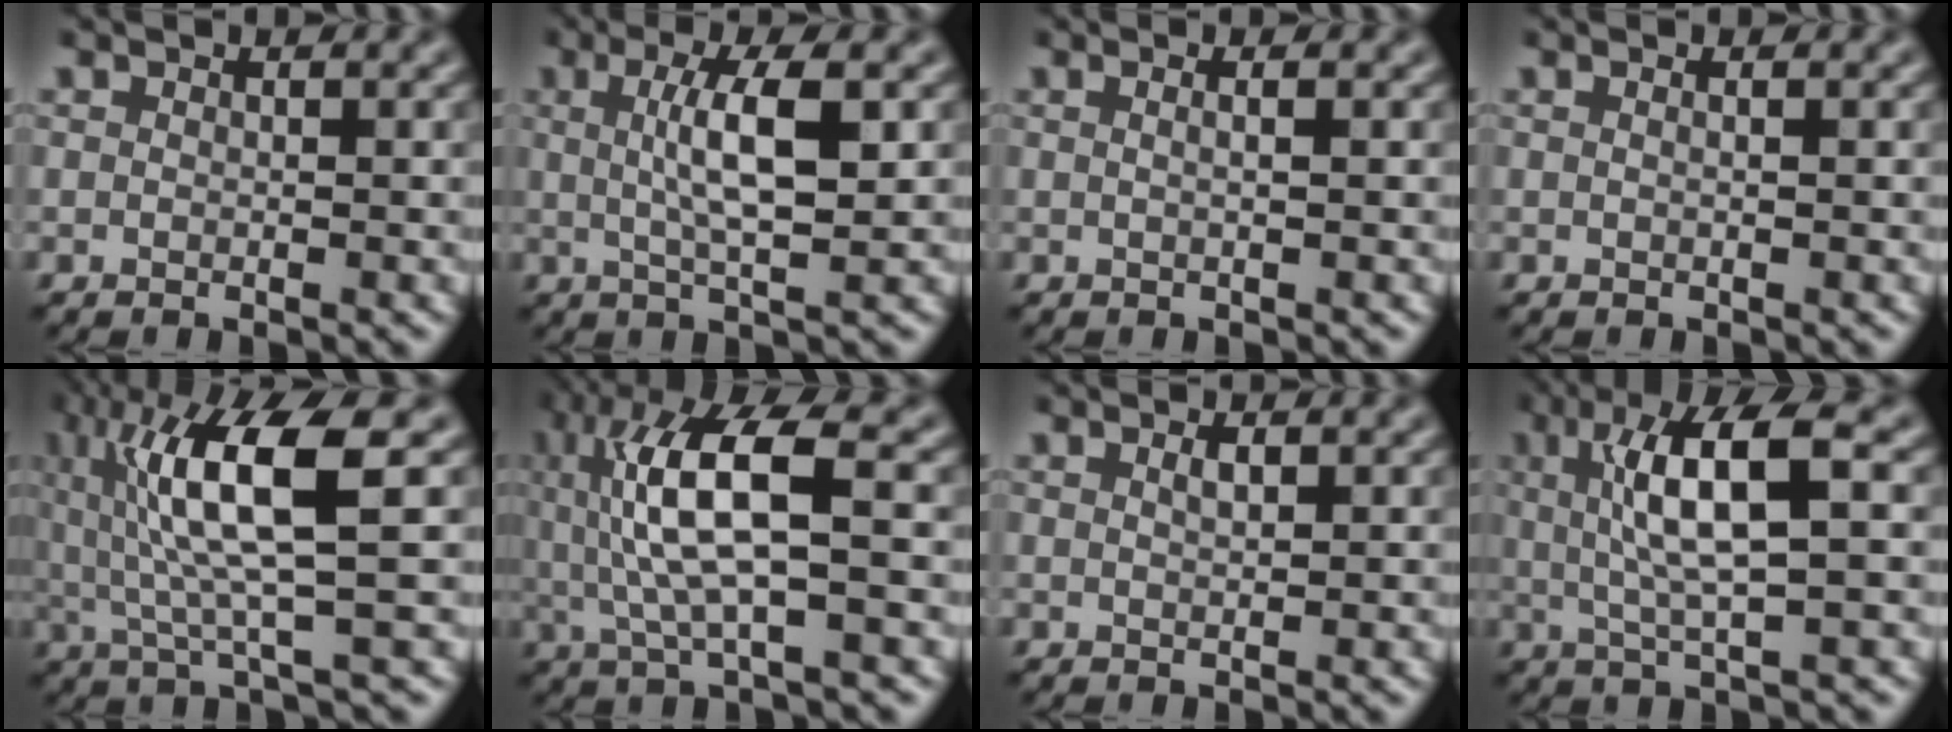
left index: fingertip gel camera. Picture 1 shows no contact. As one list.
[{"total": 5.0, "force": [0.3, 0.9, 4.9], "torque": [-0.085, 0.005, 0.011]}, {"total": 1.4, "force": [0.0, 0.6, 1.2], "torque": [0.004, 0.005, -0.017]}, {"total": 0.7, "force": [0.0, 0.3, 0.6], "torque": [0.005, 0.000, -0.010]}, {"total": 8.3, "force": [1.2, 1.5, 8.1], "torque": [-0.154, 0.001, 0.032]}, {"total": 8.5, "force": [0.5, 2.2, 8.2], "torque": [-0.170, 0.011, 0.016]}, {"total": 0.5, "force": [-0.1, 0.0, 0.5], "torque": [-0.008, 0.003, 0.003]}, {"total": 7.1, "force": [0.9, 1.4, 6.9], "torque": [-0.121, 0.012, 0.020]}]